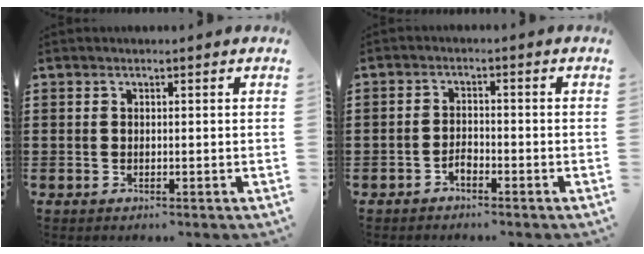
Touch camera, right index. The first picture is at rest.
{"total": 1.8, "force": [-1.5, 0.9, 0.7], "torque": [-0.018, 0.002, -0.031]}